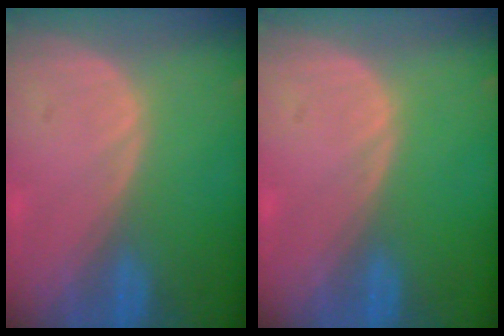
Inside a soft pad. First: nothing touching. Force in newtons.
{"total": 0.0}